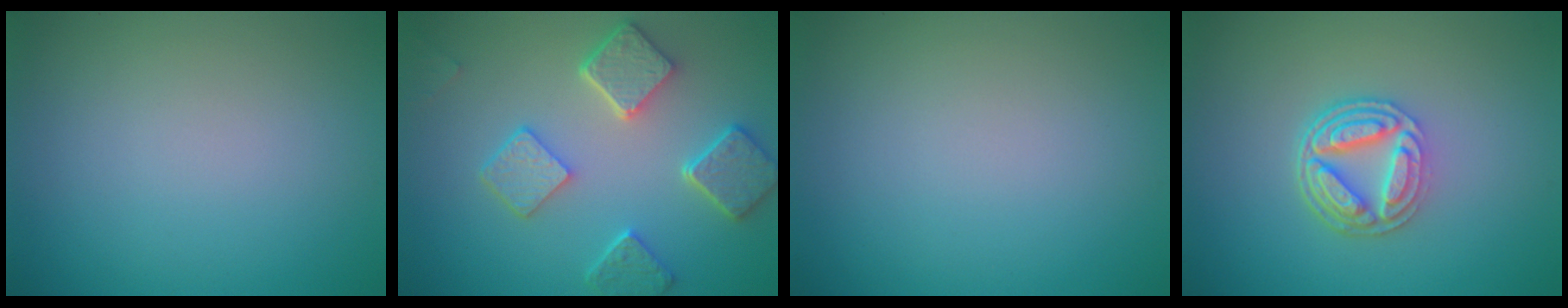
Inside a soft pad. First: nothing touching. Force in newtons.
{"total": 5.7, "press": 4.6, "slide": 3.5}
{"total": 0.0}
{"total": 4.8, "press": 3.4, "slide": 3.5}